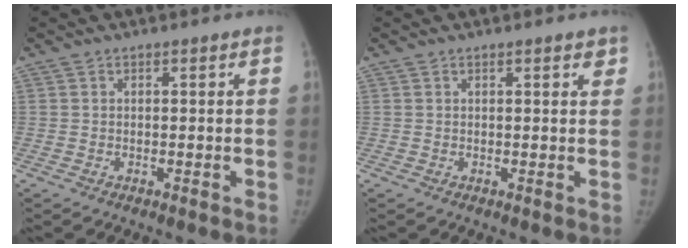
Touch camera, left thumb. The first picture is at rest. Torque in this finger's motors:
{"motor_torque": [-0.18, 0.07, -0.02, -0.22, -0.03]}